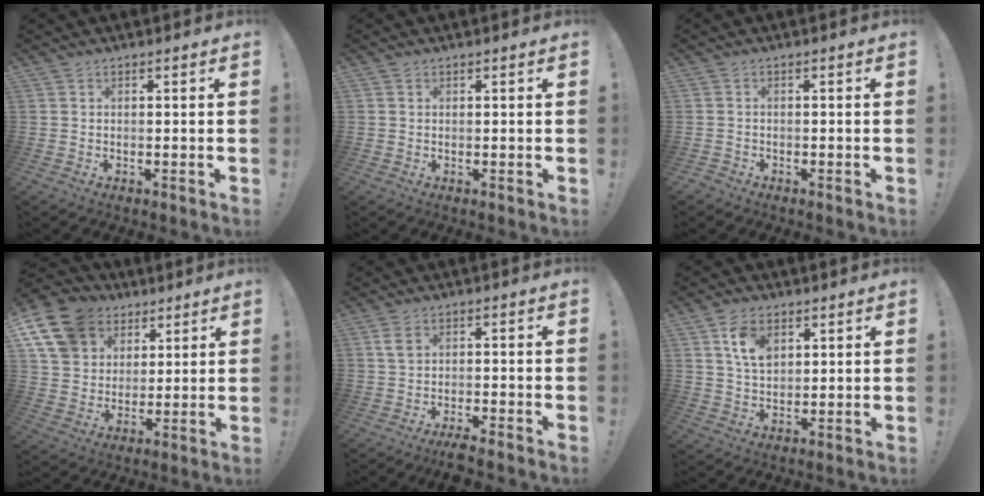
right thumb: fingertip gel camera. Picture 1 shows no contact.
{"total": 0.6, "force": [0.2, 0.5, -0.1], "torque": [0.002, 0.002, 0.003]}
{"total": 1.4, "force": [-1.1, 0.8, 0.1], "torque": [0.000, 0.005, -0.021]}
{"total": 15.8, "force": [7.9, 12.1, 6.3], "torque": [-0.111, -0.035, 0.163]}
{"total": 4.2, "force": [-2.2, 1.2, 3.4], "torque": [-0.066, 0.007, -0.037]}
{"total": 8.4, "force": [3.9, 5.3, 5.2], "torque": [-0.085, -0.007, 0.073]}